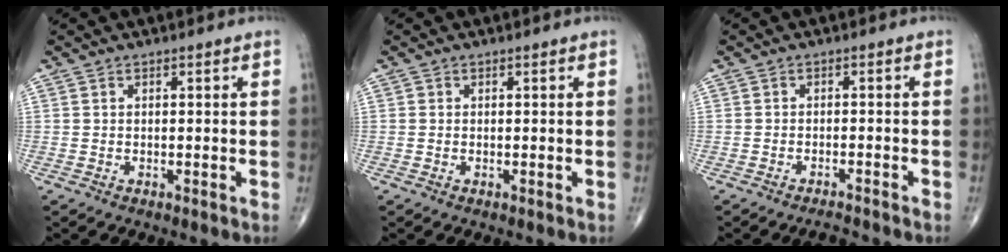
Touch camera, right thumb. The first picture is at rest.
{"total": 0.0}
{"total": 2.1, "force": [-2.0, 0.1, 0.6], "torque": [-0.019, 0.006, -0.032]}